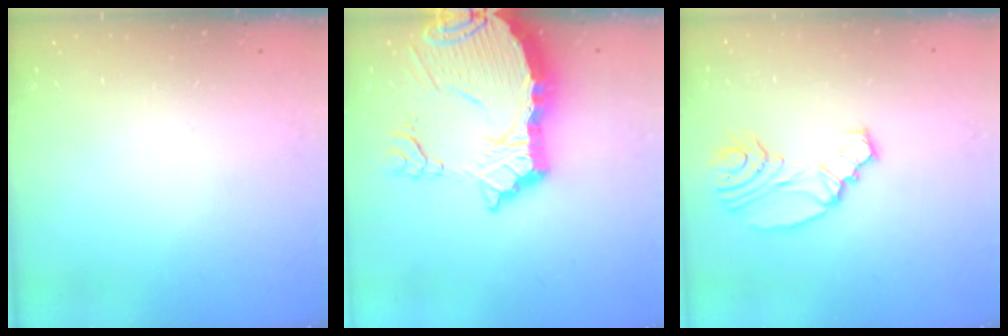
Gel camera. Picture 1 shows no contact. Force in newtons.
{"total": 12.3, "press": 12.2, "slide": 1.4}
{"total": 11.1, "press": 10.2, "slide": 4.3}